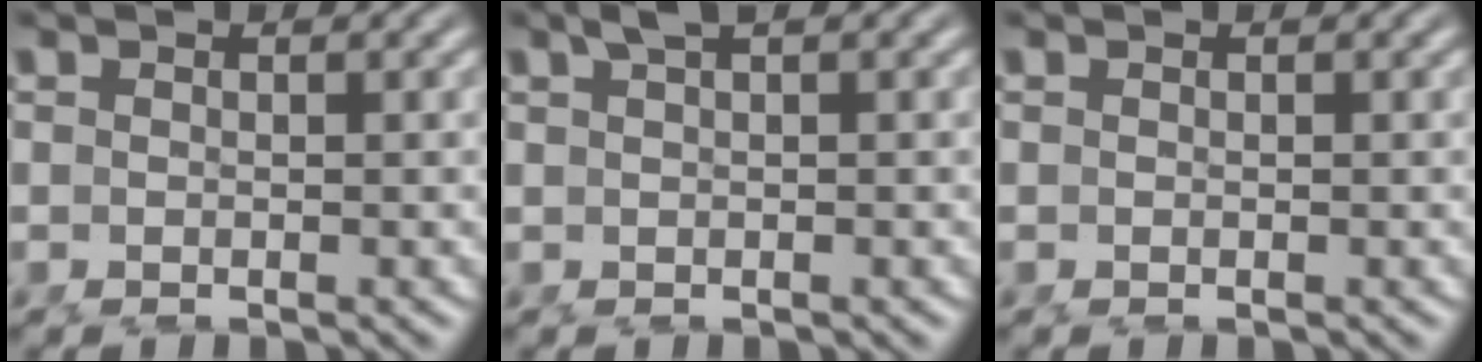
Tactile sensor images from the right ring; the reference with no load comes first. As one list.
[{"total": 1.8, "force": [1.2, -0.4, 1.2], "torque": [-0.011, 0.010, 0.020]}, {"total": 0.0}]